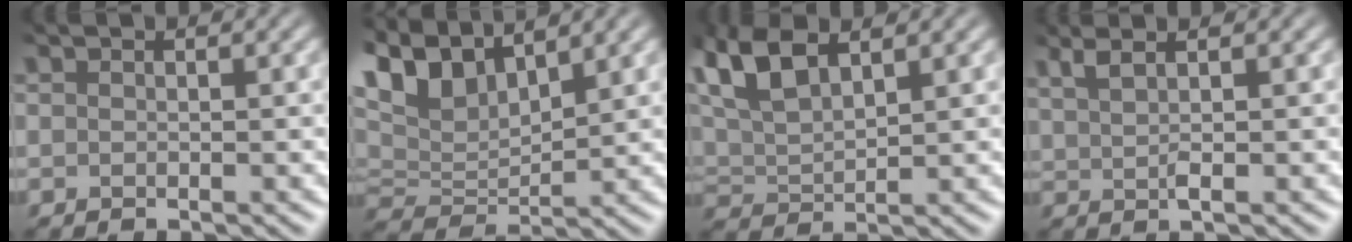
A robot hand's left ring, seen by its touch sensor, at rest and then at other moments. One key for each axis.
{"total": 7.3, "fx": 4.5, "fy": 3.1, "fz": 4.8, "tx": -0.119, "ty": 0.014, "tz": 0.085}
{"total": 7.4, "fx": 4.5, "fy": 2.9, "fz": 5.0, "tx": -0.125, "ty": 0.026, "tz": 0.086}
{"total": 2.1, "fx": 1.3, "fy": 0.0, "fz": 1.7, "tx": -0.032, "ty": 0.001, "tz": 0.035}